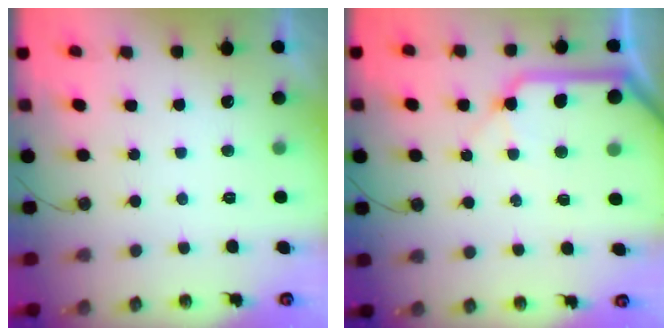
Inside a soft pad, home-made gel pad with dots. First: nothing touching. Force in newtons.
{"total": 12.8, "press": 12.7, "slide": 1.8}